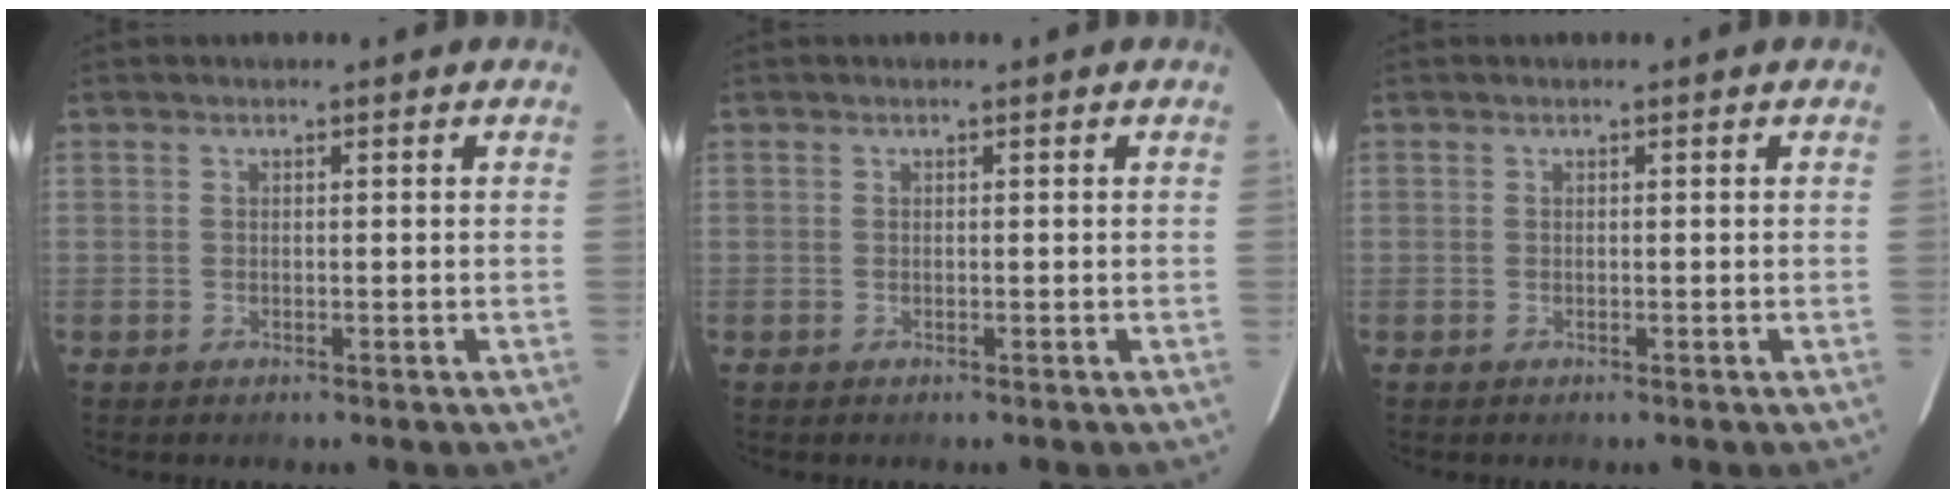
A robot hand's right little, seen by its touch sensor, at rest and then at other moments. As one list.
[{"total": 0.0}, {"total": 0.0}]